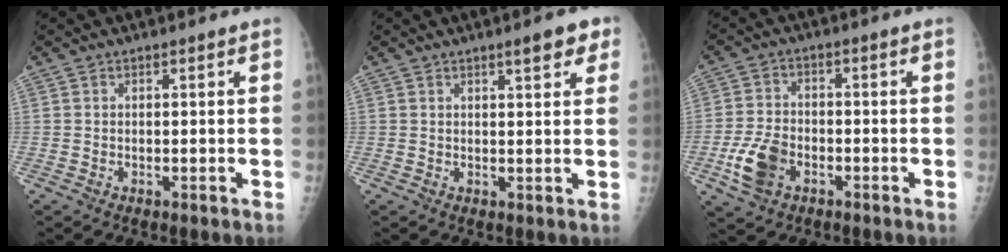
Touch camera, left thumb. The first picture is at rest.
{"total": 4.7, "force": [2.7, 1.3, 3.6], "torque": [-0.034, -0.009, 0.032]}
{"total": 7.8, "force": [-3.3, 5.3, 4.8], "torque": [-0.092, 0.013, -0.061]}